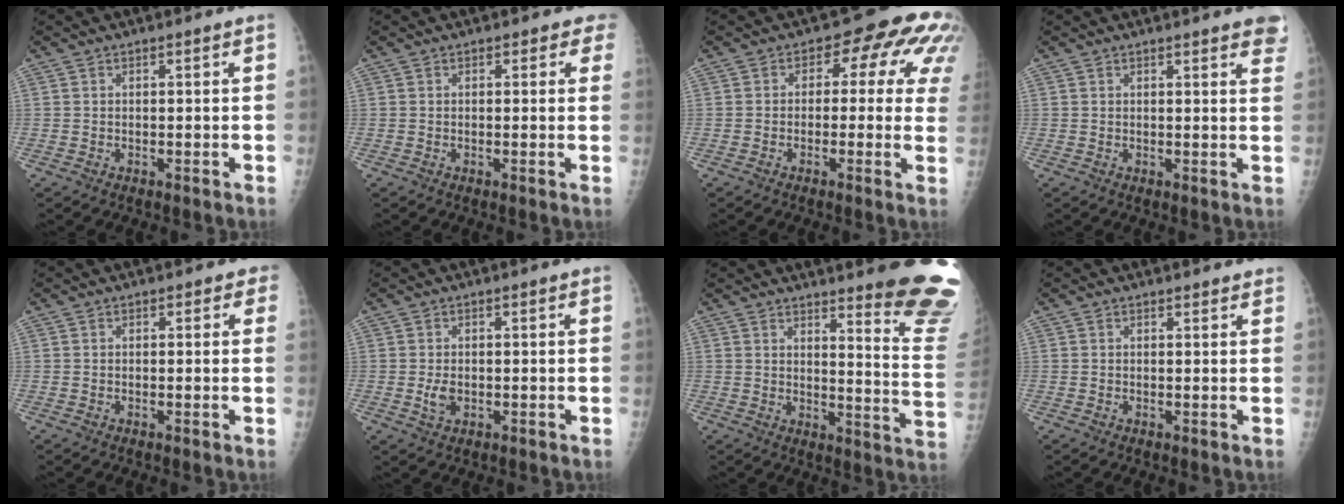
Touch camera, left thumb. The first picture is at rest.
{"total": 2.6, "force": [1.3, 1.7, 1.4], "torque": [0.012, -0.003, 0.000]}
{"total": 12.2, "force": [2.7, 6.8, 9.8], "torque": [-0.066, 0.021, 0.018]}
{"total": 6.0, "force": [4.4, 1.5, 3.8], "torque": [-0.025, -0.009, 0.039]}
{"total": 2.1, "force": [0.7, 1.4, 1.3], "torque": [0.011, 0.004, -0.002]}
{"total": 2.5, "force": [-0.4, 1.7, 1.8], "torque": [-0.029, -0.002, -0.006]}
{"total": 17.5, "force": [14.7, 1.5, 9.5], "torque": [-0.091, -0.156, 0.167]}
{"total": 1.2, "force": [1.1, 0.5, 0.2], "torque": [0.005, -0.003, 0.011]}